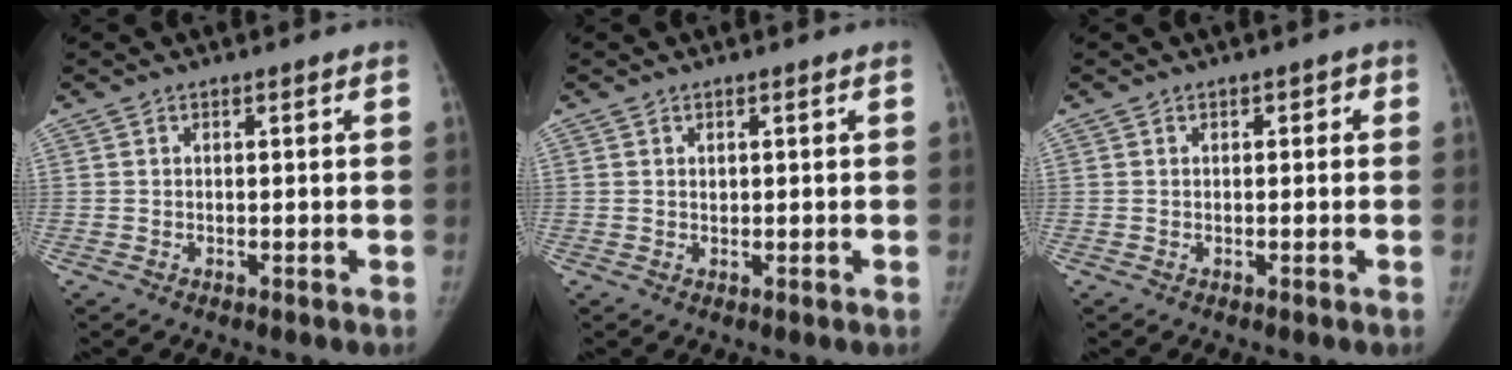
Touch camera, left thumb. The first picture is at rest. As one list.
[{"total": 0.6, "force": [0.3, 0.4, 0.3], "torque": [0.001, 0.000, 0.004]}, {"total": 1.1, "force": [0.2, 0.9, 0.6], "torque": [0.007, 0.005, -0.002]}]